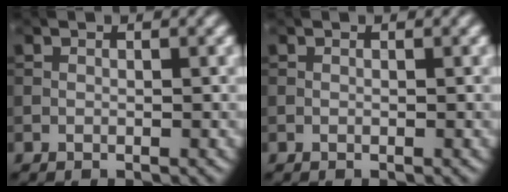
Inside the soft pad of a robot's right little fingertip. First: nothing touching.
{"total": 0.0}